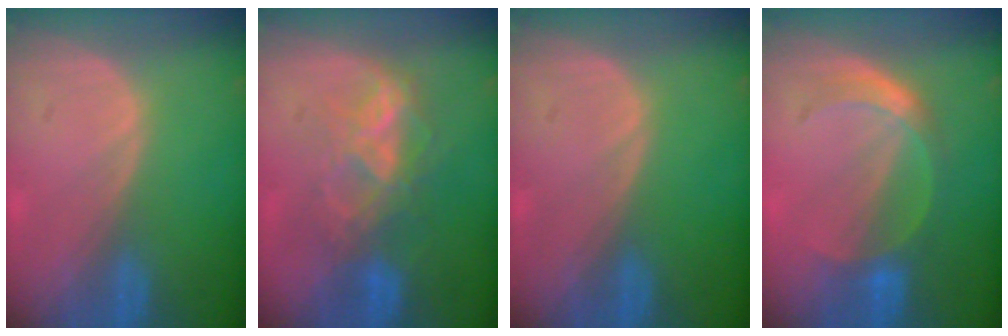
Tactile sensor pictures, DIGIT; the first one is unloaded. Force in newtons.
{"total": 6.6, "press": 6.5, "slide": 1.3}
{"total": 0.0}
{"total": 4.9, "press": 4.9, "slide": 0.3}